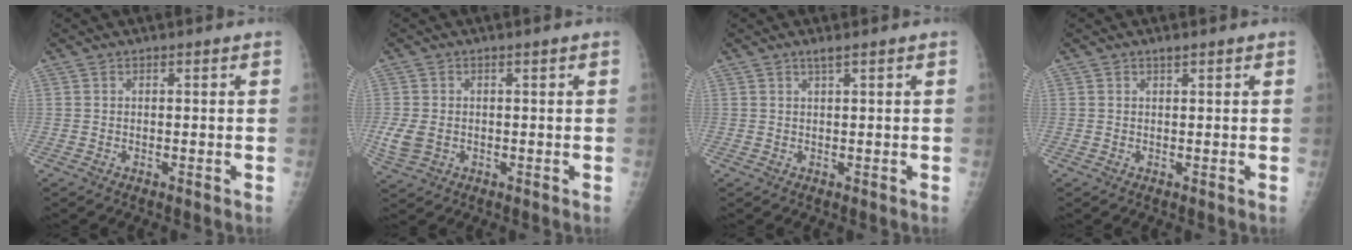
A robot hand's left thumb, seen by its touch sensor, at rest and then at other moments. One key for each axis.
{"total": 4.5, "fx": -0.3, "fy": 3.3, "fz": 3.0, "tx": -0.071, "ty": 0.000, "tz": 0.000}
{"total": 1.1, "fx": 0.8, "fy": -0.1, "fz": 0.8, "tx": -0.019, "ty": 0.000, "tz": 0.016}
{"total": 0.8, "fx": 0.6, "fy": 0.1, "fz": 0.5, "tx": -0.009, "ty": -0.002, "tz": 0.012}